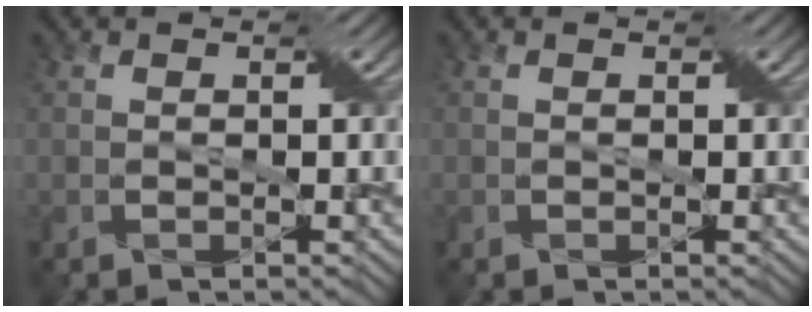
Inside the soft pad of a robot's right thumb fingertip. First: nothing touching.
{"total": 0.0}